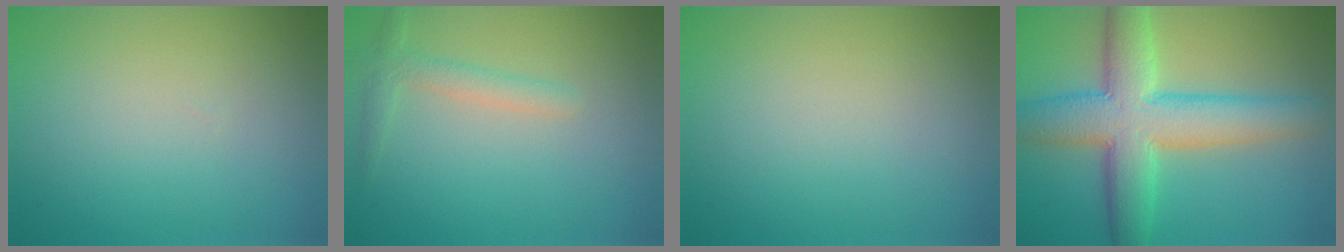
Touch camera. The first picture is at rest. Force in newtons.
{"total": 2.0, "press": 2.0, "slide": 0.1}
{"total": 0.0}
{"total": 9.4, "press": 9.4, "slide": 0.3}